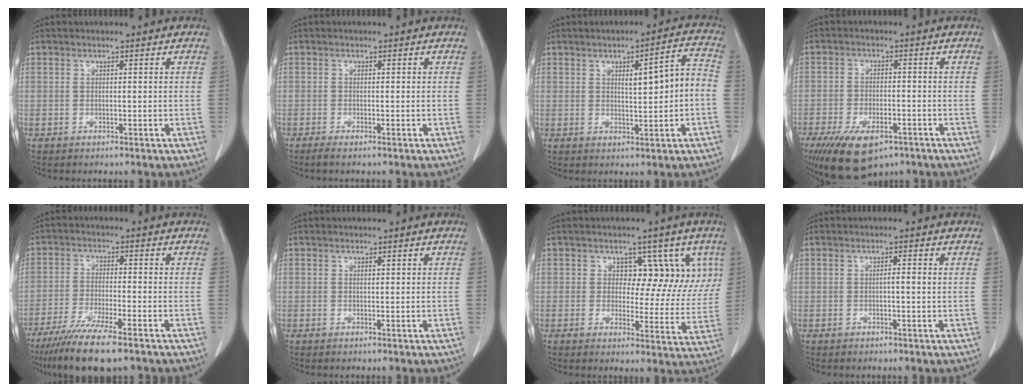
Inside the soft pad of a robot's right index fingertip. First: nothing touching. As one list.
[{"total": 1.4, "force": [-1.0, 0.0, 0.9], "torque": [-0.021, -0.004, -0.020]}, {"total": 6.9, "force": [0.0, 1.1, 6.8], "torque": [-0.099, 0.021, 0.004]}, {"total": 11.2, "force": [-6.9, 5.1, 7.2], "torque": [-0.130, -0.012, -0.108]}, {"total": 10.9, "force": [-8.2, 0.9, 7.2], "torque": [-0.121, -0.027, -0.134]}, {"total": 0.0}, {"total": 8.0, "force": [3.4, 5.6, 4.6], "torque": [-0.027, 0.011, 0.041]}, {"total": 1.1, "force": [-0.1, 0.0, 1.0], "torque": [-0.017, 0.002, -0.002]}]